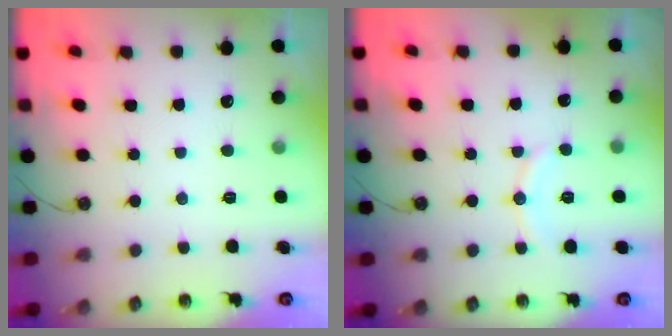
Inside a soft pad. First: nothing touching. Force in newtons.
{"total": 6.7, "press": 6.7, "slide": 0.7}